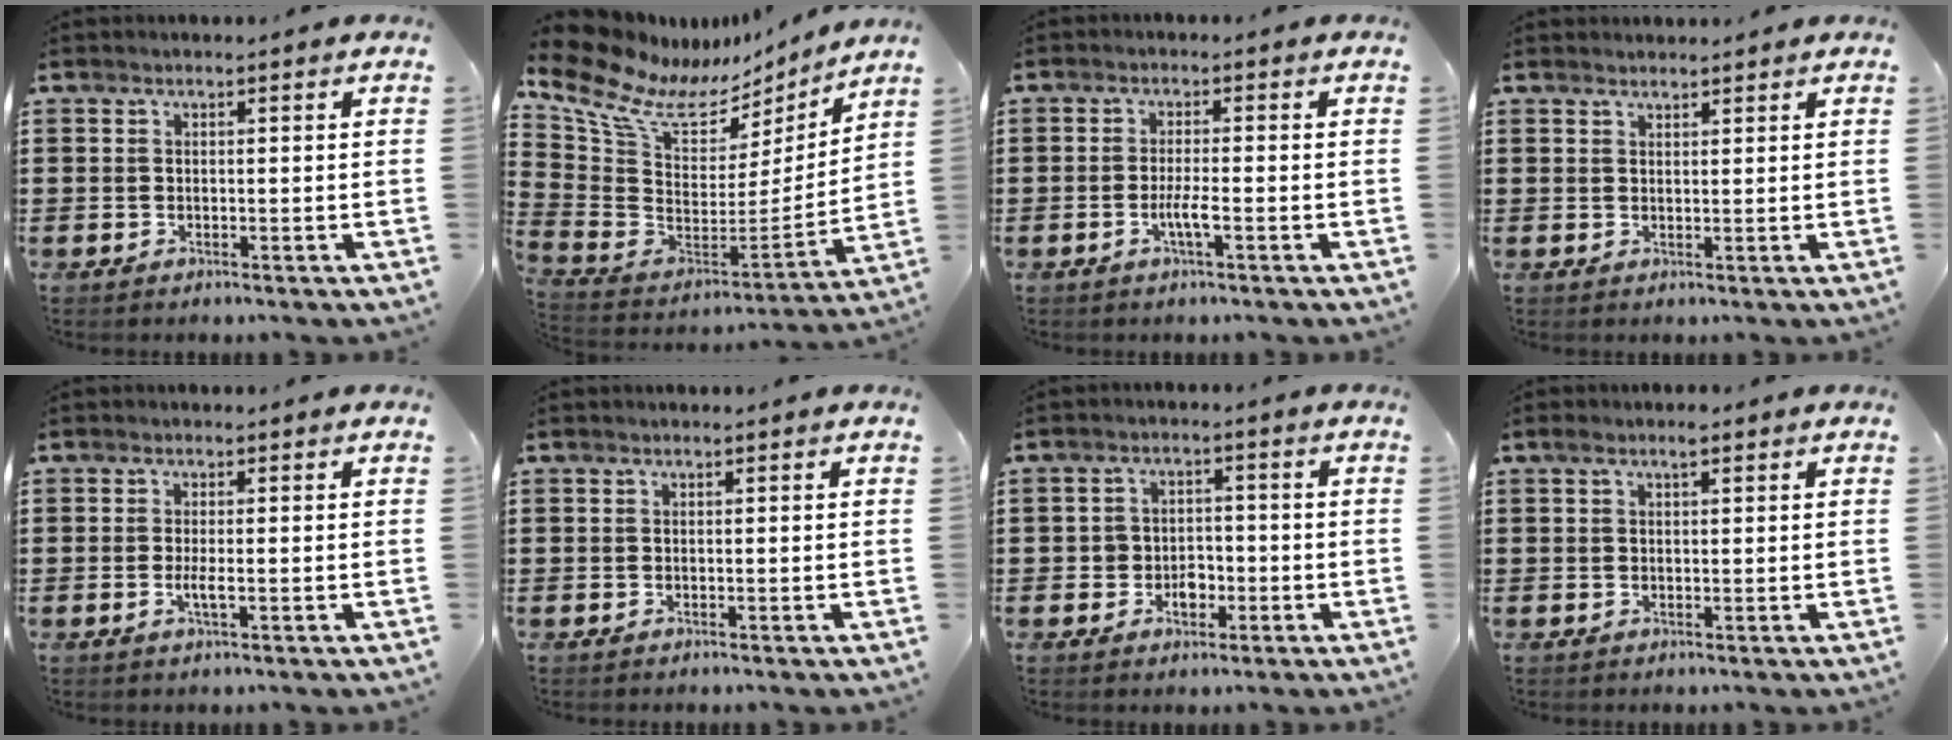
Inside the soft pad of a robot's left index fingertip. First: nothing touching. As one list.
[{"total": 11.9, "force": [7.5, 6.3, 6.6], "torque": [-0.178, -0.047, 0.128]}, {"total": 3.0, "force": [-1.1, 0.3, 2.8], "torque": [-0.056, -0.004, -0.022]}, {"total": 1.4, "force": [1.4, 0.2, 0.0], "torque": [-0.003, 0.001, 0.027]}, {"total": 2.1, "force": [-0.4, 0.3, 2.0], "torque": [-0.043, -0.005, -0.009]}, {"total": 0.0}, {"total": 3.3, "force": [-1.2, 2.7, 1.4], "torque": [-0.034, 0.005, -0.028]}, {"total": 1.8, "force": [1.0, 0.7, 1.3], "torque": [-0.027, 0.007, 0.017]}]